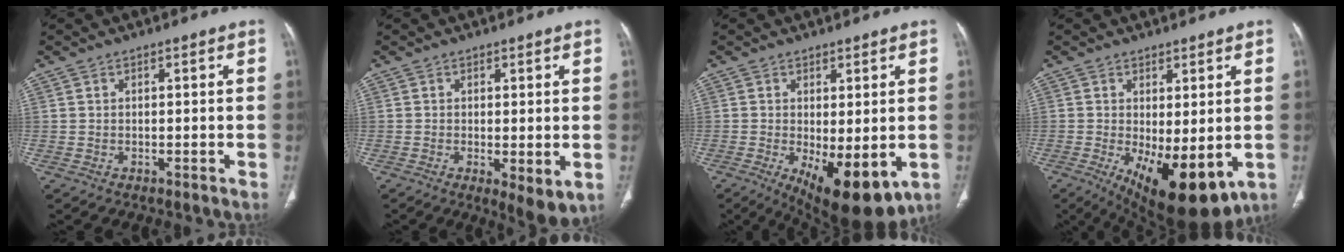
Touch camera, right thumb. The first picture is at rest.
{"total": 5.5, "force": [-1.1, 1.8, 5.1], "torque": [-0.080, -0.020, -0.014]}
{"total": 12.3, "force": [-3.5, 4.9, 10.7], "torque": [-0.153, -0.023, -0.036]}
{"total": 13.4, "force": [-3.4, 5.4, 11.8], "torque": [-0.176, -0.024, -0.031]}